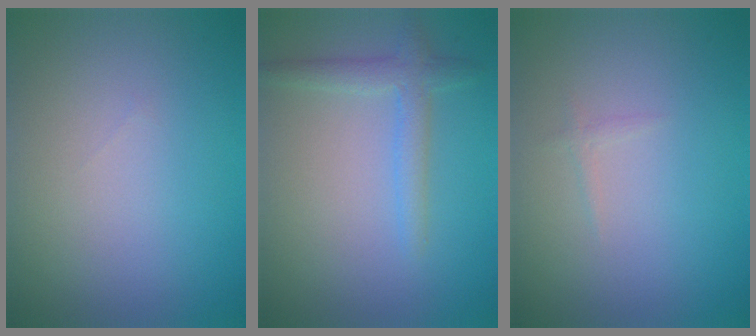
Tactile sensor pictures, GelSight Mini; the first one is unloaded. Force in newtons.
{"total": 2.4, "press": 2.4, "slide": 0.1}
{"total": 0.5, "press": 0.5, "slide": 0.0}